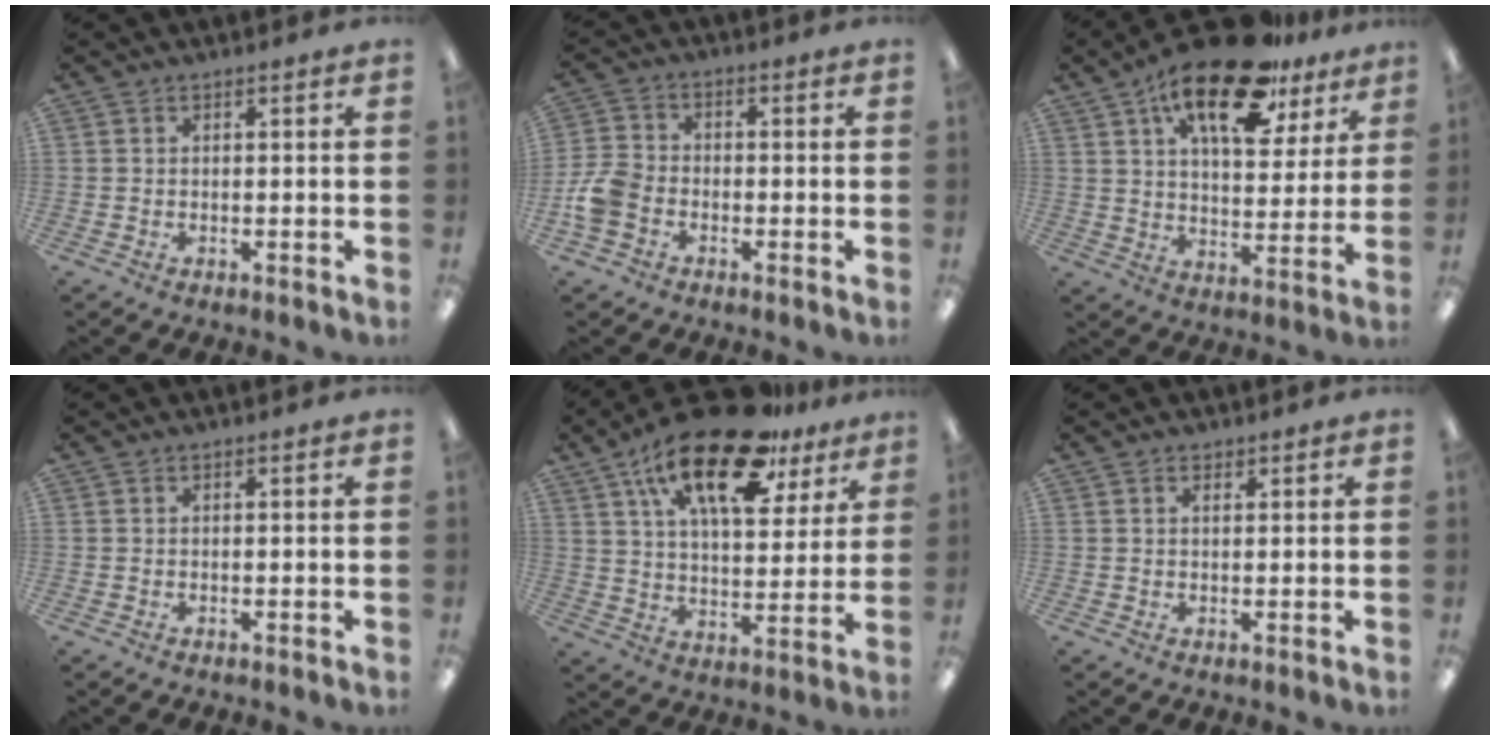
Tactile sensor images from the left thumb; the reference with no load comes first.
{"total": 7.1, "force": [-2.9, 5.2, 3.8], "torque": [-0.084, 0.020, -0.053]}
{"total": 20.1, "force": [12.9, 8.2, 13.1], "torque": [-0.212, -0.061, 0.212]}
{"total": 0.0}
{"total": 22.2, "force": [13.8, 9.4, 14.7], "torque": [-0.246, -0.063, 0.234]}
{"total": 1.2, "force": [0.8, 0.7, 0.5], "torque": [-0.003, -0.002, 0.013]}